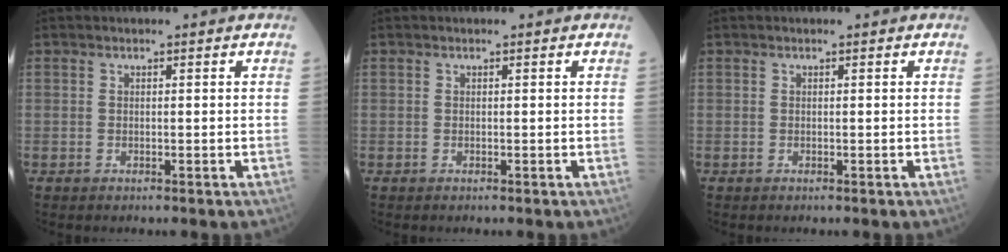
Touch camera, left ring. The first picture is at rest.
{"total": 0.0}
{"total": 0.0}